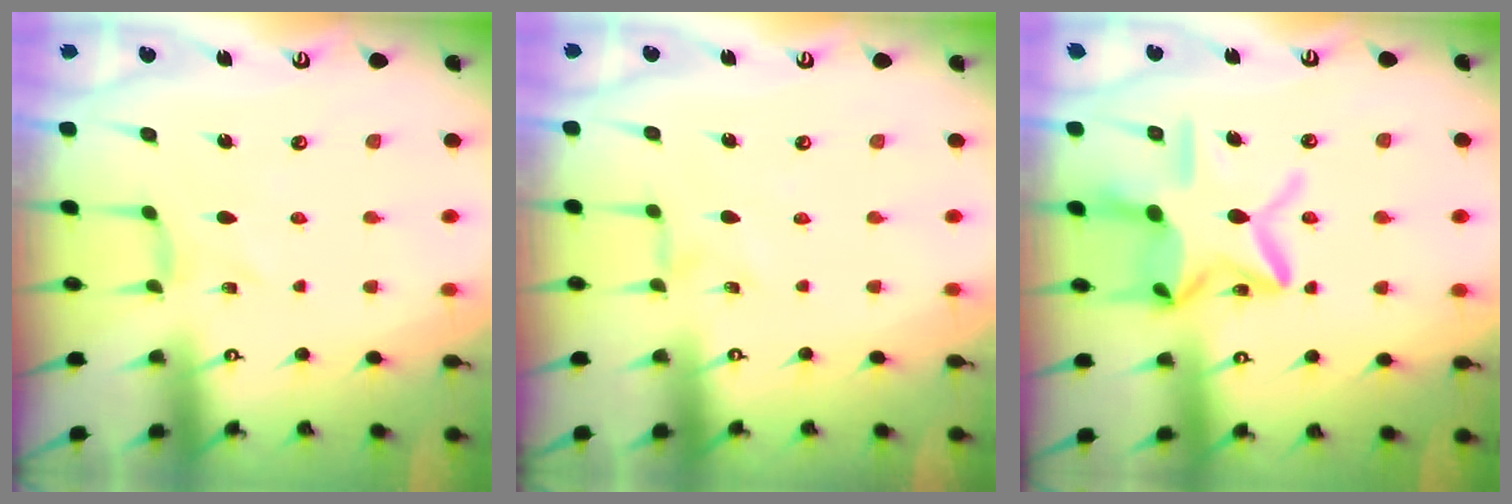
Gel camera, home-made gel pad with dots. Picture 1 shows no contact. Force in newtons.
{"total": 0.0}
{"total": 16.7, "press": 16.6, "slide": 1.4}